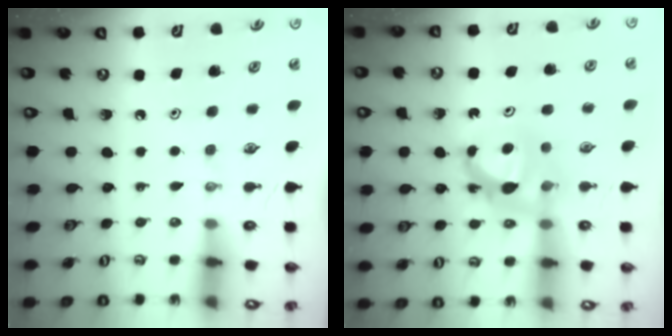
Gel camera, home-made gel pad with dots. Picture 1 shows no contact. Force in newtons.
{"total": 8.2, "press": 8.2, "slide": 0.2}